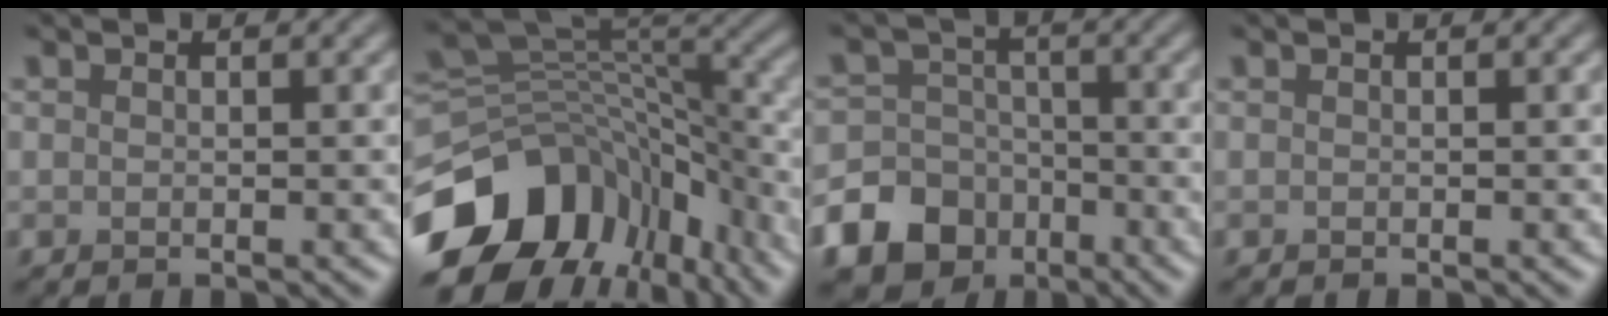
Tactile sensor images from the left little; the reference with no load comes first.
{"total": 13.4, "force": [-6.6, 9.4, 6.8], "torque": [-0.139, 0.004, -0.114]}
{"total": 13.4, "force": [-7.2, 10.9, 2.9], "torque": [-0.074, -0.058, -0.137]}
{"total": 0.0}